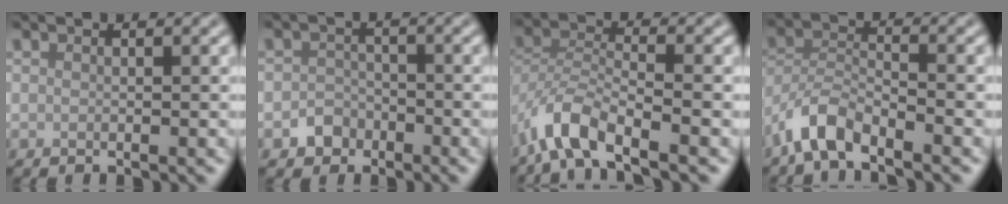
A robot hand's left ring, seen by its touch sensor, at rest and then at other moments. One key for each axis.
{"total": 2.0, "fx": -1.1, "fy": 1.7, "fz": 0.4, "tx": 0.005, "ty": 0.004, "tz": -0.024}
{"total": 5.2, "fx": -3.6, "fy": 1.7, "fz": 3.3, "tx": -0.056, "ty": 0.002, "tz": -0.079}
{"total": 4.1, "fx": -3.4, "fy": 1.1, "fz": 2.1, "tx": -0.039, "ty": 0.005, "tz": -0.076}